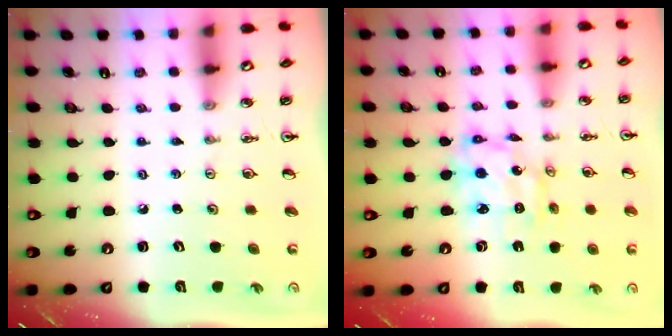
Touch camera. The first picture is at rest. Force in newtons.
{"total": 9.4, "press": 9.4, "slide": 0.9}